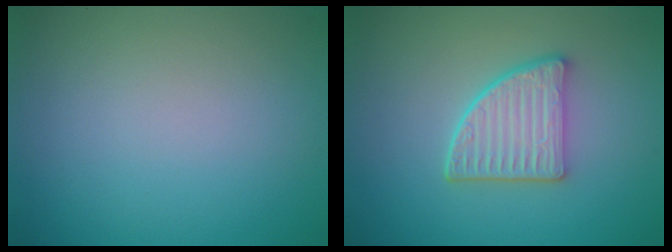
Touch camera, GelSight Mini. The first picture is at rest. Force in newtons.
{"total": 4.4, "press": 3.7, "slide": 2.4}